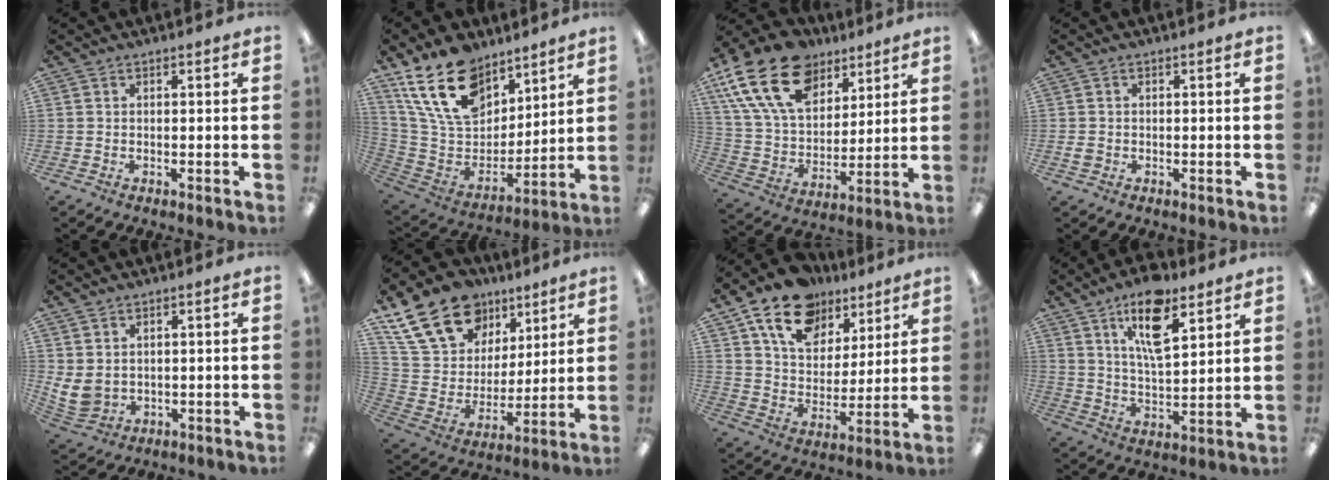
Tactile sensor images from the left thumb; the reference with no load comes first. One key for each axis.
{"total": 21.1, "fx": 13.5, "fy": 12.4, "fz": 10.6, "tx": -0.202, "ty": -0.059, "tz": 0.252}
{"total": 22.9, "fx": 12.7, "fy": 14.1, "fz": 12.9, "tx": -0.254, "ty": -0.055, "tz": 0.231}
{"total": 1.6, "fx": -0.3, "fy": 1.3, "fz": 0.9, "tx": -0.014, "ty": 0.005, "tz": -0.006}
{"total": 5.6, "fx": 2.1, "fy": 4.1, "fz": 3.1, "tx": -0.080, "ty": -0.011, "tz": 0.042}
{"total": 21.8, "fx": 13.2, "fy": 14.2, "fz": 9.9, "tx": -0.182, "ty": -0.055, "tz": 0.247}
{"total": 17.2, "fx": 11.2, "fy": 10.6, "fz": 7.6, "tx": -0.135, "ty": -0.053, "tz": 0.206}
{"total": 14.5, "fx": 9.0, "fy": 5.8, "fz": 9.8, "tx": -0.160, "ty": -0.031, "tz": 0.151}